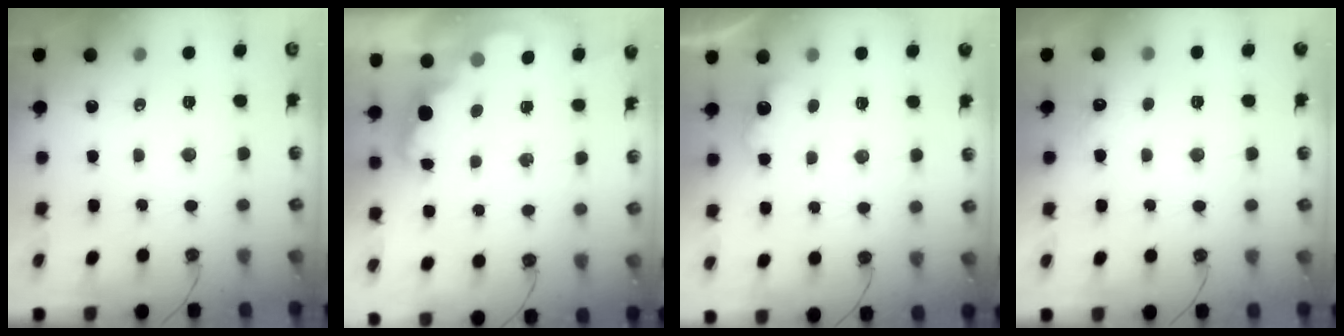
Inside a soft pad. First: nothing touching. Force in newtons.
{"total": 2.5, "press": 2.4, "slide": 0.5}
{"total": 4.1, "press": 4.0, "slide": 0.8}
{"total": 4.7, "press": 4.5, "slide": 1.1}